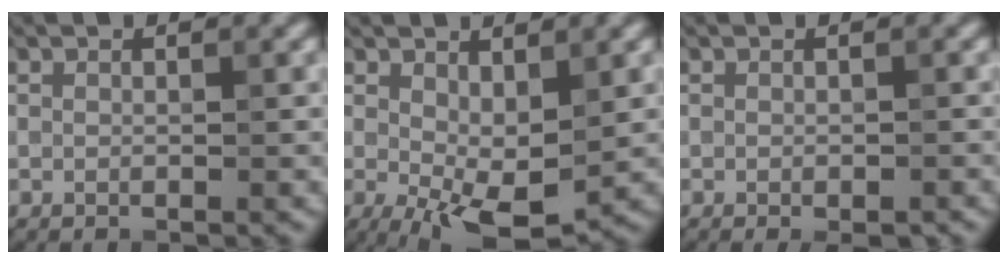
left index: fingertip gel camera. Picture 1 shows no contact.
{"total": 5.3, "force": [-0.5, 2.5, 4.7], "torque": [-0.098, -0.011, -0.001]}
{"total": 1.2, "force": [-0.9, 0.2, 0.8], "torque": [-0.016, -0.004, -0.009]}